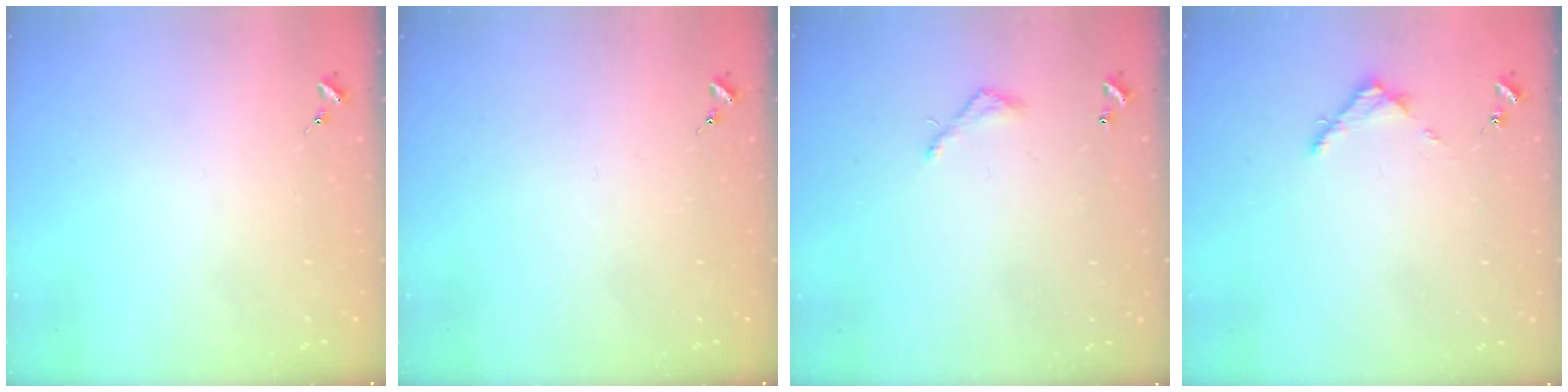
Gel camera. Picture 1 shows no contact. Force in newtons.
{"total": 0.0}
{"total": 4.1, "press": 4.1, "slide": 0.3}
{"total": 3.6, "press": 3.6, "slide": 0.3}